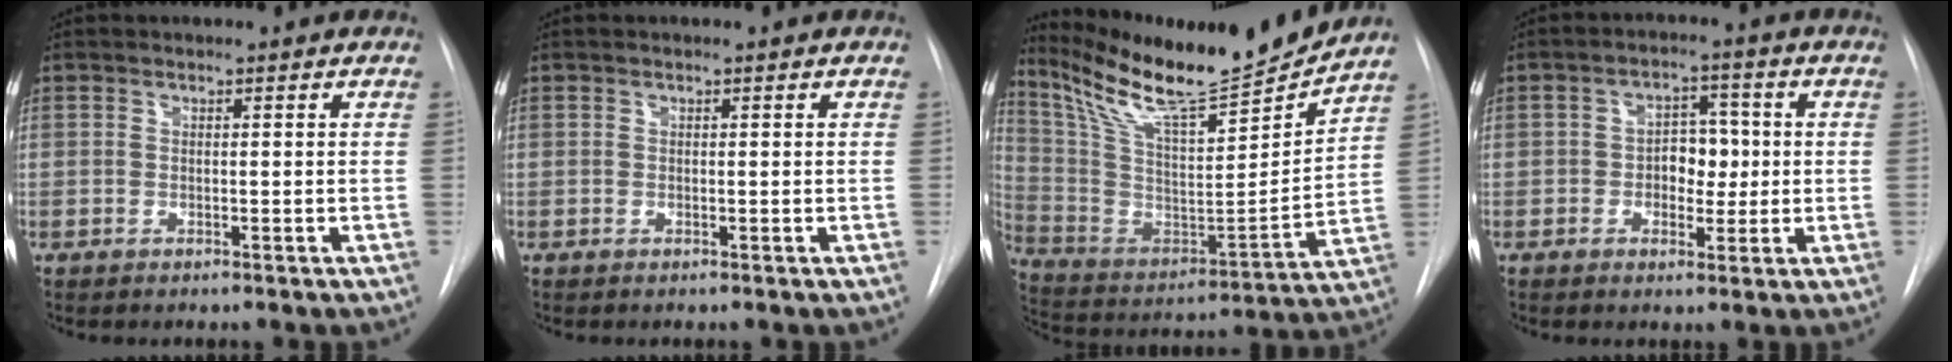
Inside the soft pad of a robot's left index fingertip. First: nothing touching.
{"total": 0.0}
{"total": 20.9, "force": [18.7, 0.9, 9.4], "torque": [-0.181, -0.047, 0.311]}
{"total": 5.3, "force": [-0.9, 3.5, 3.8], "torque": [-0.050, 0.009, -0.016]}